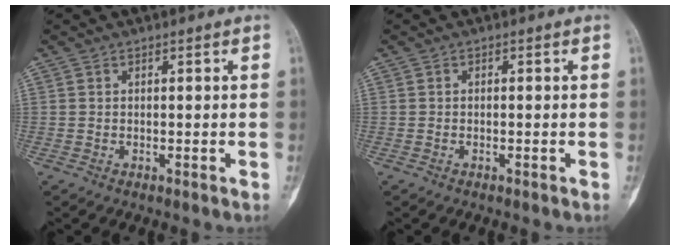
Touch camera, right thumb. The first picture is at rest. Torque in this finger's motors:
{"motor_torque": [-0.02, -0.05, 0.13, -0.13, 0.04]}